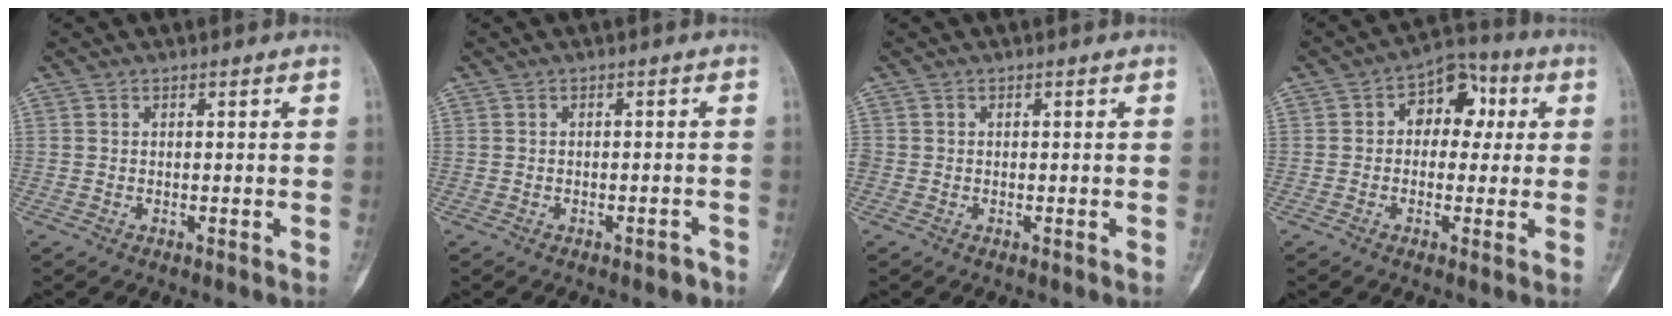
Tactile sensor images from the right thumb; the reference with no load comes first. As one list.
[{"total": 1.9, "force": [-1.3, 0.8, 1.0], "torque": [-0.013, 0.012, -0.015]}, {"total": 0.6, "force": [-0.1, 0.5, 0.2], "torque": [-0.004, 0.001, -0.006]}, {"total": 9.7, "force": [1.9, 6.7, 6.8], "torque": [-0.050, 0.022, 0.019]}]